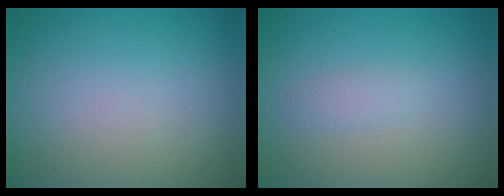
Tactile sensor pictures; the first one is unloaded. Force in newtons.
{"total": 1.0, "press": 1.0, "slide": 0.0}